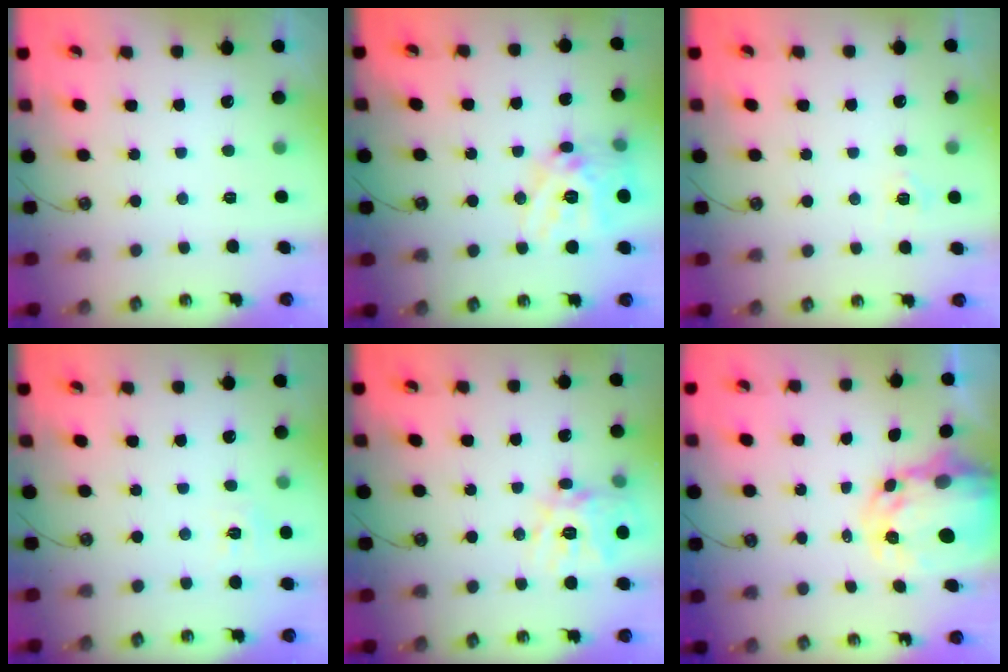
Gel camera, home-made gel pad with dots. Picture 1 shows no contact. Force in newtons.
{"total": 17.7, "press": 17.5, "slide": 2.8}
{"total": 4.2, "press": 4.2, "slide": 0.6}
{"total": 5.5, "press": 5.4, "slide": 0.7}
{"total": 15.2, "press": 15.1, "slide": 1.5}
{"total": 7.2, "press": 7.2, "slide": 0.6}